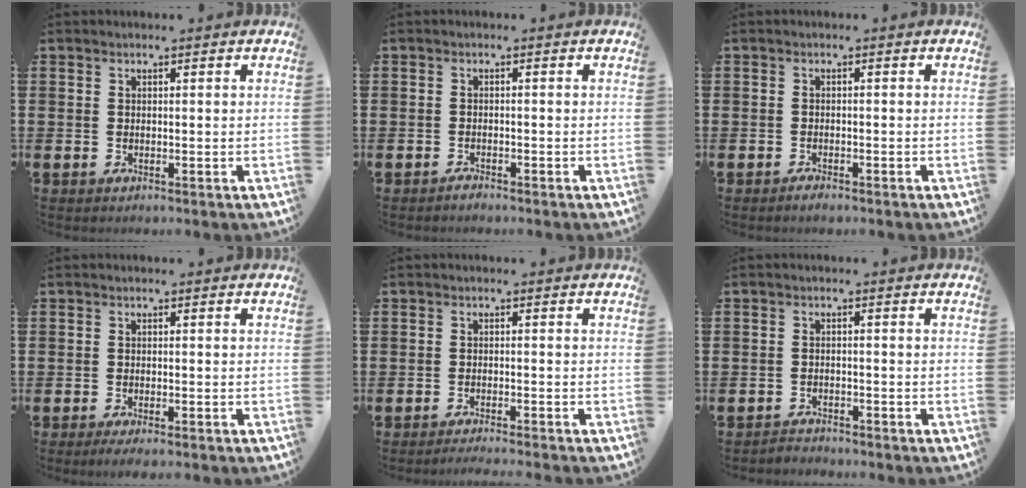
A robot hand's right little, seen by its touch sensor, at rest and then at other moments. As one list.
[{"total": 0.8, "force": [-0.8, 0.2, 0.2], "torque": [0.003, -0.006, -0.018]}, {"total": 0.8, "force": [-0.7, 0.2, 0.3], "torque": [0.001, -0.006, -0.017]}, {"total": 1.1, "force": [-0.7, 0.1, 0.8], "torque": [-0.014, -0.001, -0.014]}, {"total": 1.3, "force": [-1.2, -0.2, 0.3], "torque": [-0.004, 0.000, -0.024]}, {"total": 1.6, "force": [-1.6, 0.1, -0.2], "torque": [-0.001, 0.005, -0.036]}]